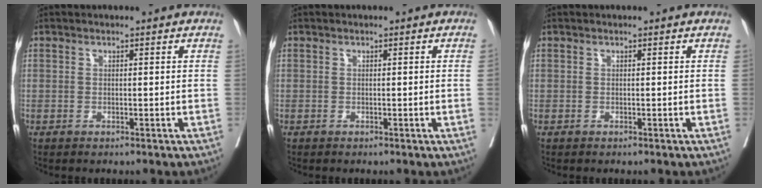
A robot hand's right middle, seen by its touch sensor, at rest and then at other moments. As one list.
[{"total": 1.1, "force": [-0.1, -0.5, 1.0], "torque": [-0.009, 0.001, 0.000]}, {"total": 0.0}]